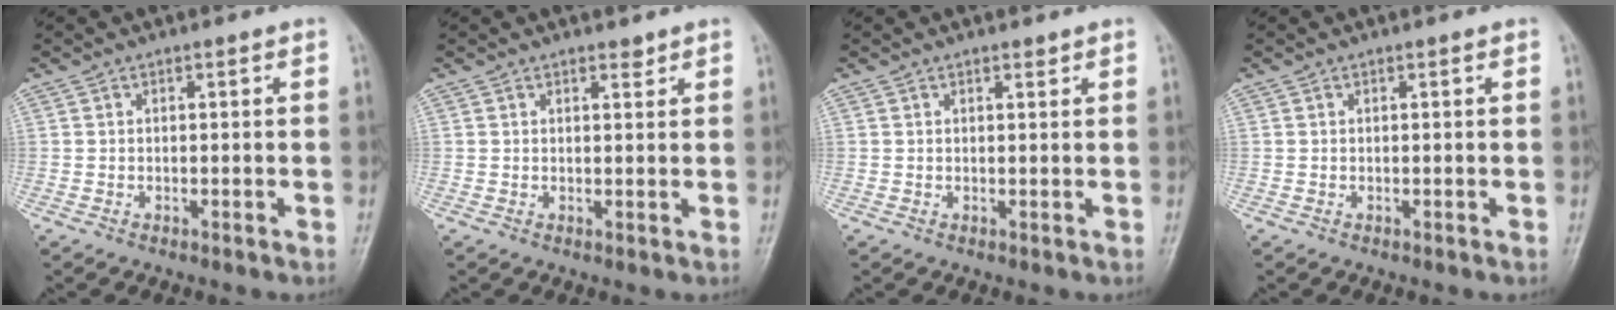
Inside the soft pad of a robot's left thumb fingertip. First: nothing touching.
{"total": 1.4, "force": [1.2, 0.5, 0.6], "torque": [-0.003, -0.008, 0.016]}
{"total": 0.9, "force": [0.7, 0.3, 0.5], "torque": [-0.008, -0.005, 0.011]}
{"total": 0.0}